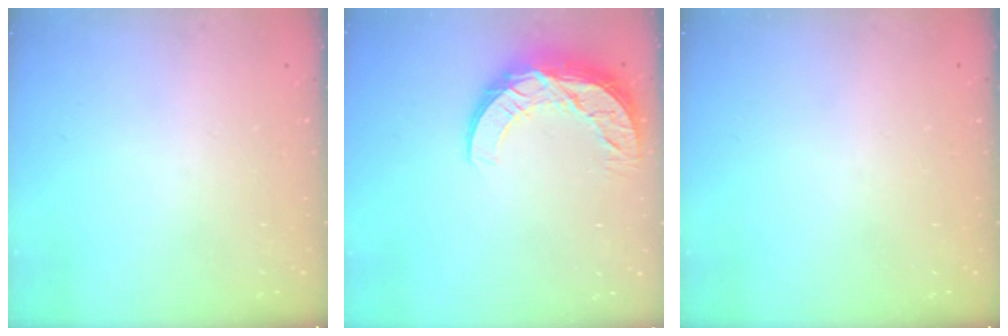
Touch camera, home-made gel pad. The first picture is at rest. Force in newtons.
{"total": 11.3, "press": 11.2, "slide": 0.9}
{"total": 0.0}